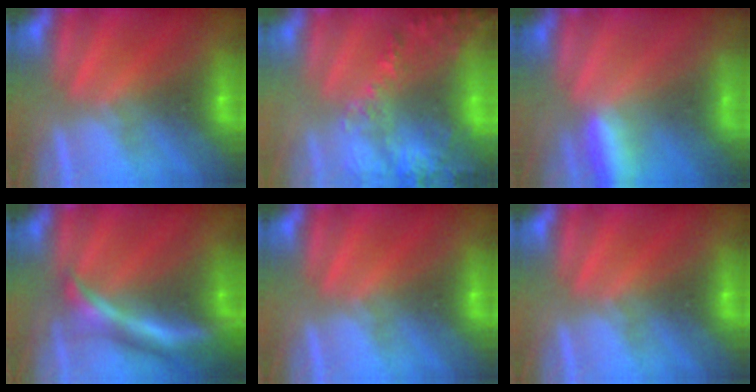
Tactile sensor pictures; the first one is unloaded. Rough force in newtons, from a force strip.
{"total": 8.7}
{"total": 3.1}
{"total": 5.8}
{"total": 0.0}
{"total": 0.0}